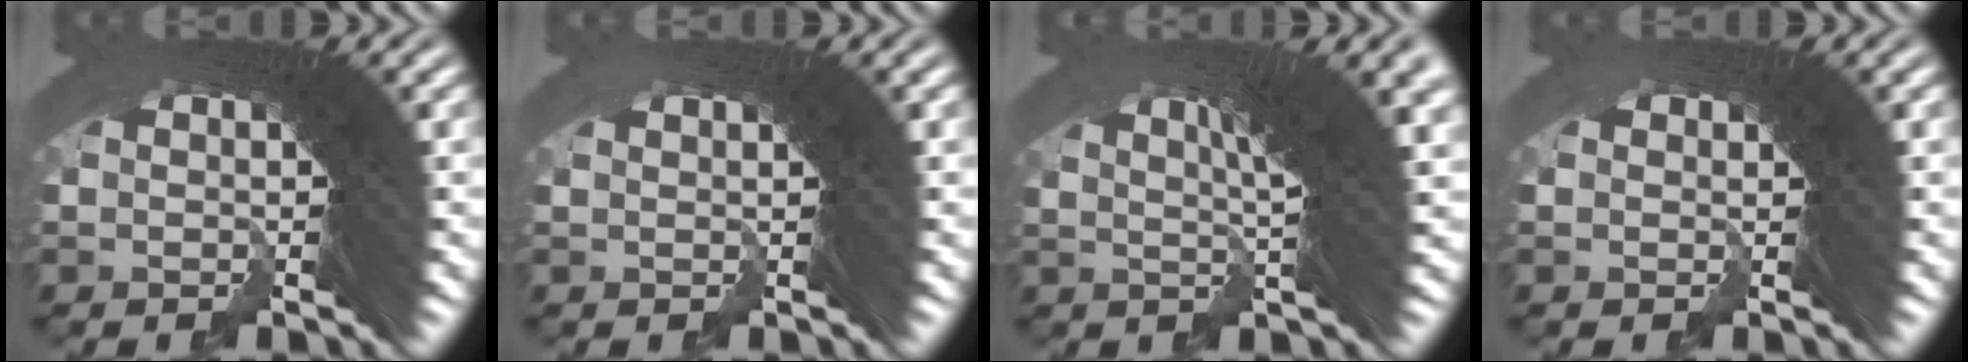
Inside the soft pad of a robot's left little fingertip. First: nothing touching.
{"total": 1.0, "force": [0.2, -0.9, 0.1], "torque": [-0.005, 0.000, 0.009]}
{"total": 8.7, "force": [4.8, -0.6, 7.2], "torque": [-0.074, 0.064, 0.062]}
{"total": 0.7, "force": [-0.5, 0.3, -0.4], "torque": [-0.001, -0.012, -0.004]}